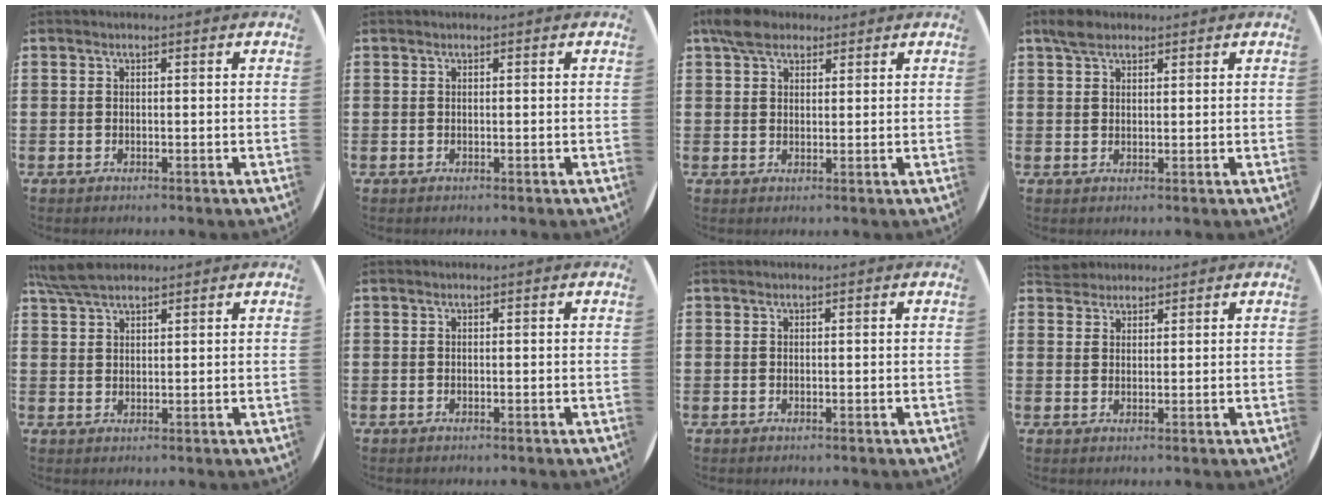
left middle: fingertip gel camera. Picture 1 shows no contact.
{"total": 0.0}
{"total": 4.1, "force": [3.2, 2.1, 1.5], "torque": [-0.022, 0.002, 0.057]}
{"total": 2.8, "force": [2.3, 1.3, 1.0], "torque": [-0.014, 0.005, 0.041]}
{"total": 5.3, "force": [4.5, 1.5, 2.4], "torque": [-0.058, -0.002, 0.085]}
{"total": 0.0}
{"total": 0.0}
{"total": 2.7, "force": [2.6, 0.9, -0.2], "torque": [-0.001, 0.001, 0.051]}